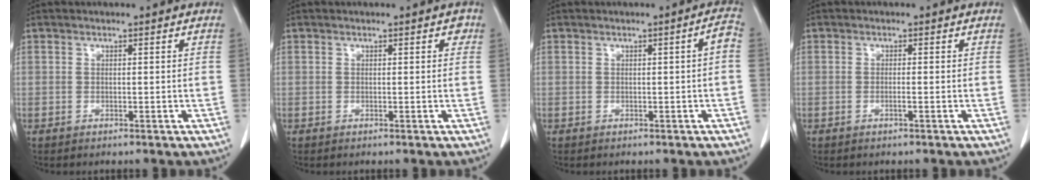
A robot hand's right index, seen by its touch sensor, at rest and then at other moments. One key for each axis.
{"total": 0.8, "fx": 0.4, "fy": 0.5, "fz": 0.5, "tx": -0.005, "ty": 0.006, "tz": 0.003}
{"total": 1.9, "fx": -0.3, "fy": 0.1, "fz": 1.9, "tx": -0.020, "ty": 0.003, "tz": -0.006}
{"total": 0.8, "fx": -0.3, "fy": -0.1, "fz": 0.7, "tx": -0.014, "ty": 0.000, "tz": -0.006}